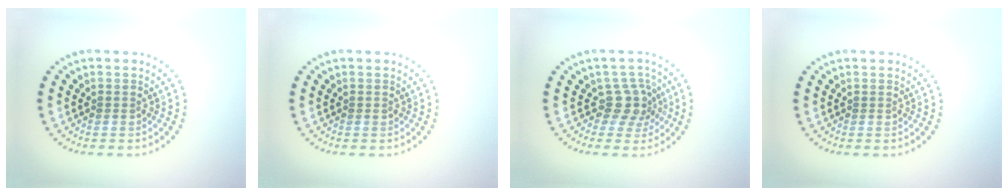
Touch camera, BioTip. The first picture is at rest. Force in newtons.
{"total": 0.0}
{"total": 2.7, "press": 2.1, "slide": 1.8}
{"total": 0.0}